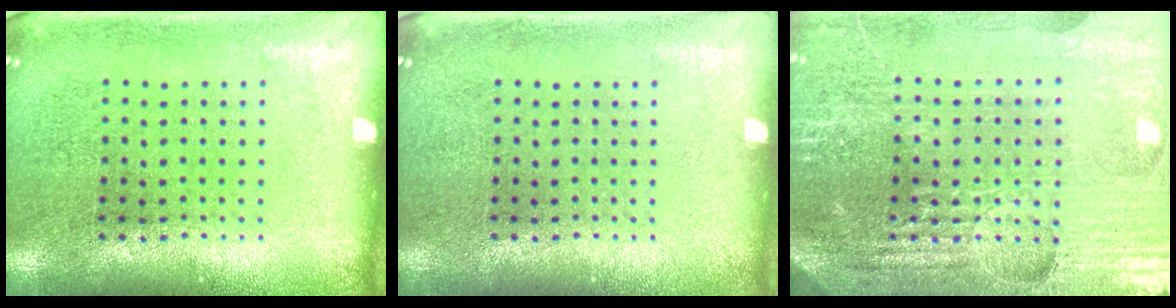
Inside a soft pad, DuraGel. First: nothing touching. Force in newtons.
{"total": 0.0}
{"total": 5.3, "press": 4.8, "slide": 2.1}